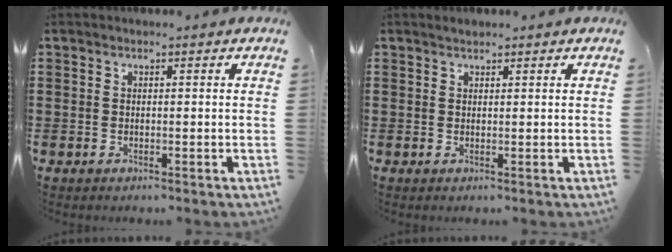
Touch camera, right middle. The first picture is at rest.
{"total": 0.7, "force": [0.7, 0.2, 0.0], "torque": [0.007, -0.004, 0.012]}